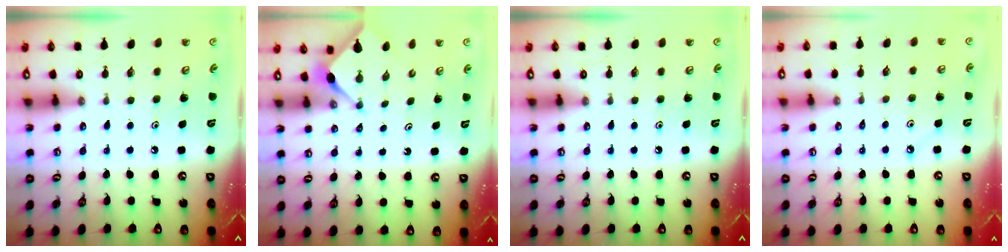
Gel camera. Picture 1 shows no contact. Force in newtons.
{"total": 3.0, "press": 3.0, "slide": 0.4}
{"total": 0.0}
{"total": 2.2, "press": 2.1, "slide": 0.4}